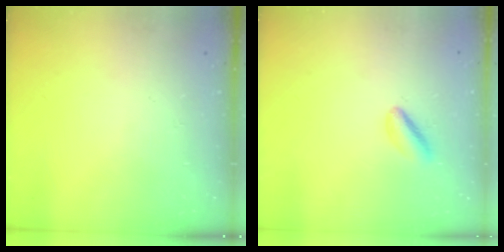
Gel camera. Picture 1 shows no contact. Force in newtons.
{"total": 3.7, "press": 3.6, "slide": 0.9}